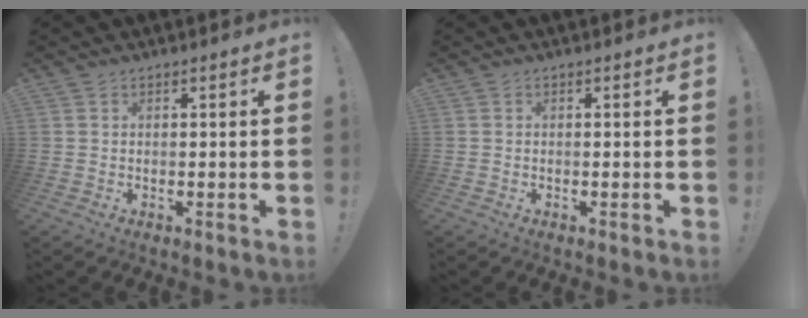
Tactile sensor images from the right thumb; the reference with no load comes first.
{"total": 0.0}